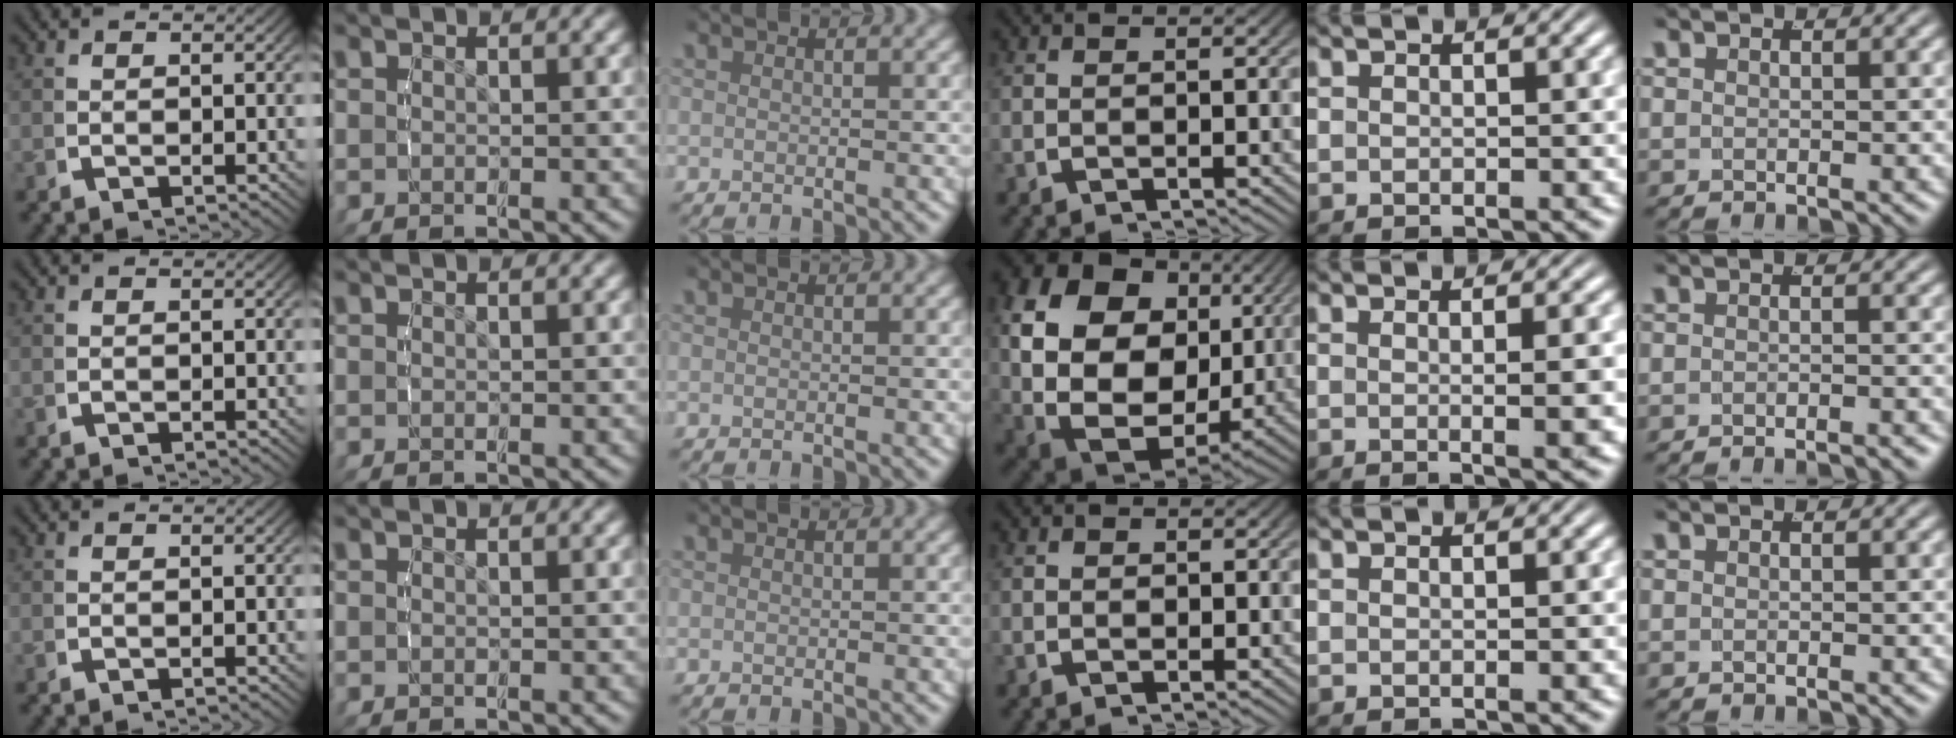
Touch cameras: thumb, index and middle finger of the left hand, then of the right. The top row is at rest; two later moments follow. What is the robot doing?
{"motion": "lift_and_place", "object": "cloth"}